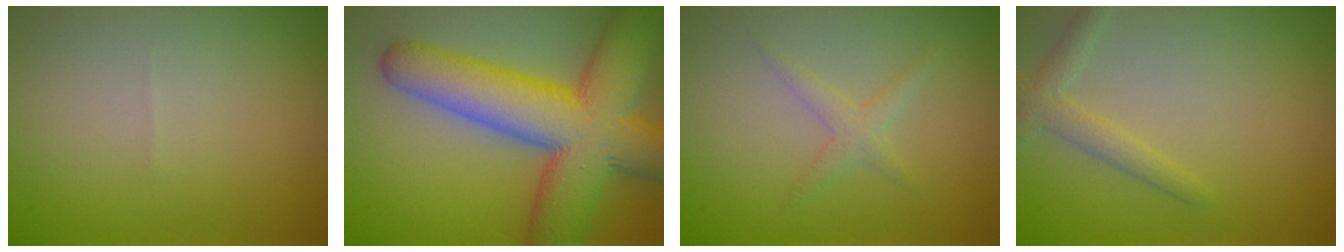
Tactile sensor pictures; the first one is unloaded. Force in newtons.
{"total": 13.2, "press": 13.2, "slide": 0.4}
{"total": 1.4, "press": 1.4, "slide": 0.1}
{"total": 2.1, "press": 2.1, "slide": 0.1}